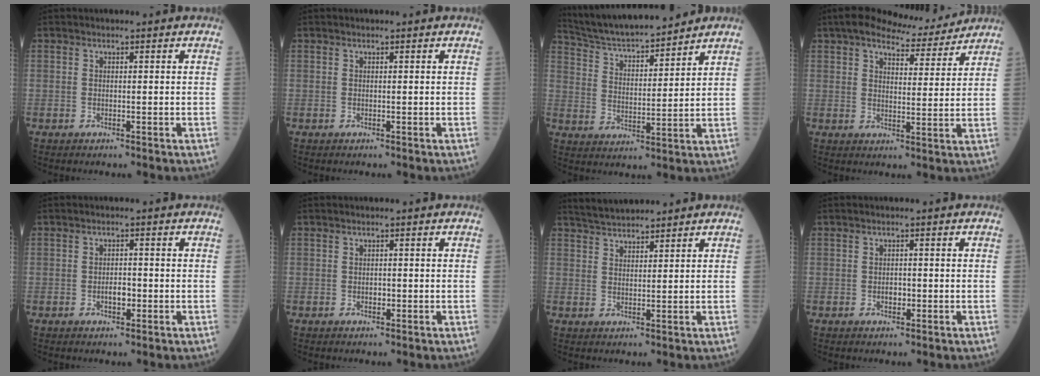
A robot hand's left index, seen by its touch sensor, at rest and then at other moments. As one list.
[{"total": 0.0}, {"total": 14.2, "force": [13.1, 1.4, 5.3], "torque": [-0.097, 0.006, 0.225]}, {"total": 9.5, "force": [8.6, 2.0, 3.5], "torque": [-0.054, 0.011, 0.119]}, {"total": 2.0, "force": [-0.8, 1.0, 1.6], "torque": [-0.025, 0.001, -0.013]}, {"total": 0.8, "force": [-0.3, 0.5, 0.5], "torque": [-0.009, -0.002, -0.006]}, {"total": 4.8, "force": [4.6, 0.6, 1.3], "torque": [-0.031, 0.022, 0.088]}, {"total": 1.3, "force": [-0.5, 0.8, 0.9], "torque": [-0.014, -0.001, -0.008]}]